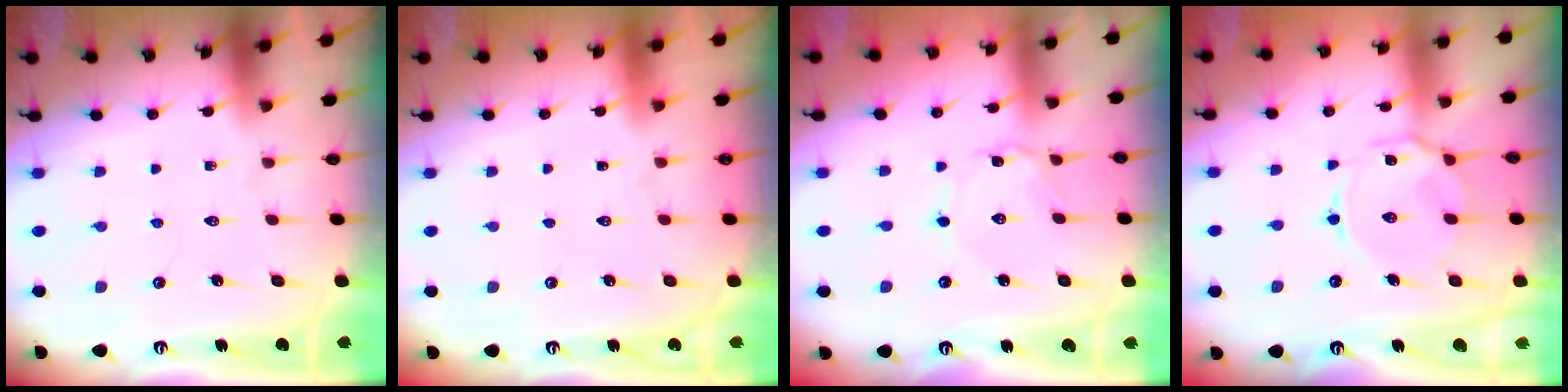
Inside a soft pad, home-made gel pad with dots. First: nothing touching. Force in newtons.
{"total": 1.6, "press": 1.6, "slide": 0.1}
{"total": 0.7, "press": 0.7, "slide": 0.1}
{"total": 8.7, "press": 8.6, "slide": 0.7}